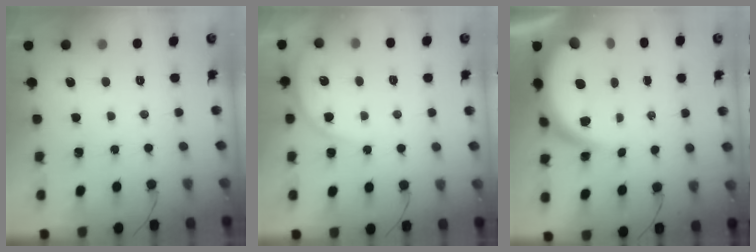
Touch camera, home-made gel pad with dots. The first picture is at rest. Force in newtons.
{"total": 5.6, "press": 5.6, "slide": 0.3}
{"total": 9.5, "press": 9.5, "slide": 1.2}